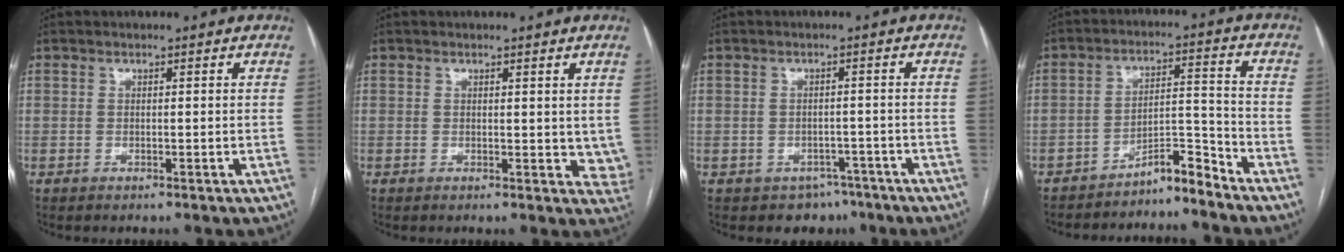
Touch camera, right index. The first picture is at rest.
{"total": 3.4, "force": [1.5, 2.0, 2.3], "torque": [-0.011, -0.012, 0.019]}
{"total": 4.4, "force": [-3.0, 3.2, 0.3], "torque": [0.008, 0.015, -0.035]}
{"total": 5.9, "force": [-5.6, 0.2, 1.9], "torque": [-0.017, 0.019, -0.094]}